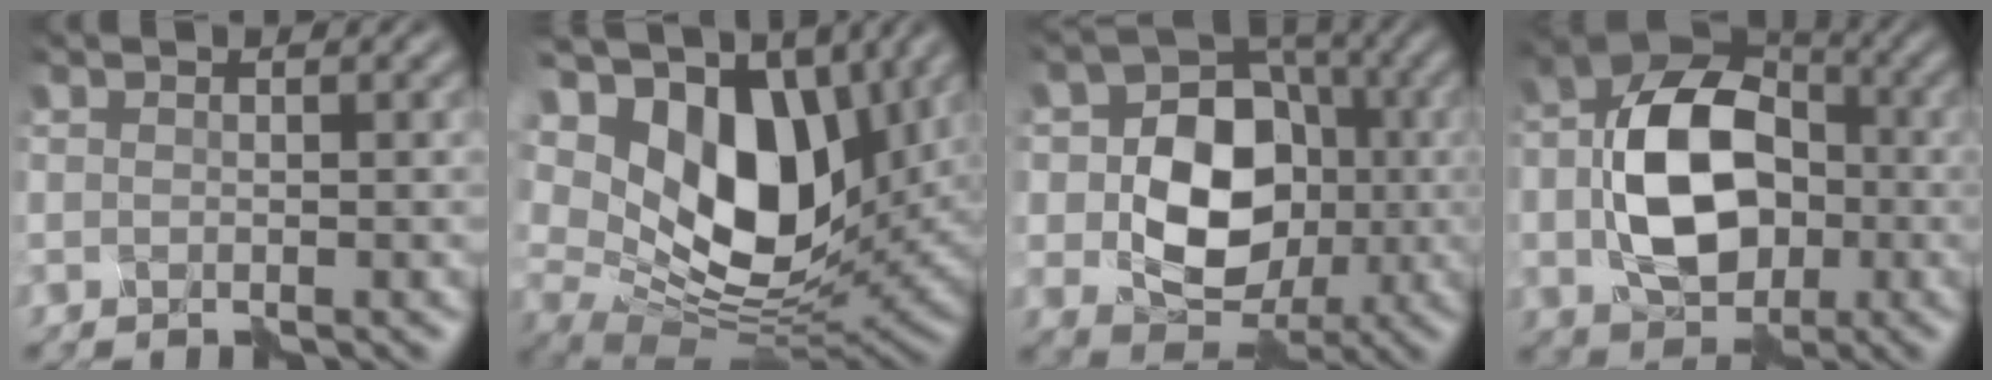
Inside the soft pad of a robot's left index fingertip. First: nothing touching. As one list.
[{"total": 14.0, "force": [5.8, 8.3, 9.7], "torque": [-0.174, 0.007, 0.104]}, {"total": 8.9, "force": [-0.5, 7.2, 5.3], "torque": [-0.087, 0.008, -0.003]}, {"total": 10.2, "force": [-0.5, 7.2, 7.1], "torque": [-0.134, 0.006, -0.003]}]